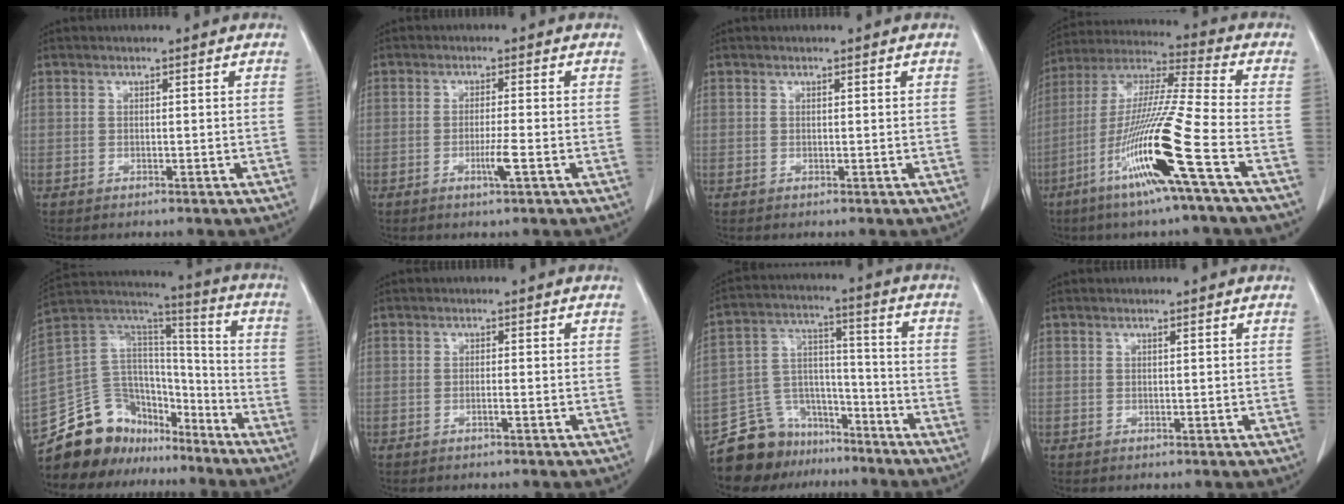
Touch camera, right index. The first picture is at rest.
{"total": 3.1, "force": [-1.2, -0.3, 2.9], "torque": [-0.055, -0.007, -0.023]}
{"total": 0.0}
{"total": 17.3, "force": [-7.2, -1.6, 15.7], "torque": [-0.316, -0.025, -0.142]}
{"total": 19.8, "force": [-15.7, 10.4, 6.0], "torque": [-0.119, 0.081, -0.262]}
{"total": 0.8, "force": [-0.4, -0.1, 0.6], "torque": [-0.012, 0.001, -0.006]}
{"total": 12.3, "force": [-10.2, 6.5, 1.9], "torque": [-0.038, 0.054, -0.176]}
{"total": 0.0}